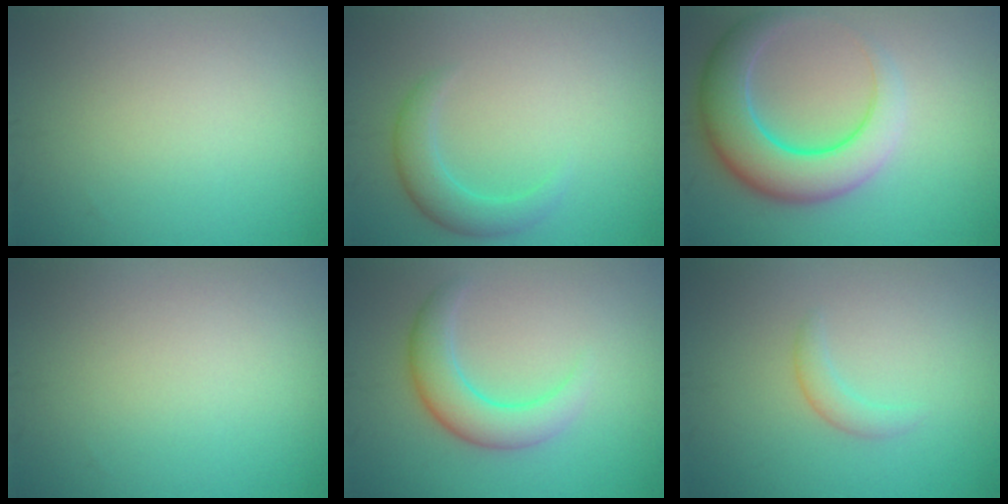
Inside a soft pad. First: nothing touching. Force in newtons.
{"total": 2.8, "press": 2.8, "slide": 0.0}
{"total": 7.5, "press": 7.5, "slide": 0.3}
{"total": 0.0}
{"total": 4.2, "press": 4.2, "slide": 0.1}
{"total": 1.4, "press": 1.4, "slide": 0.2}